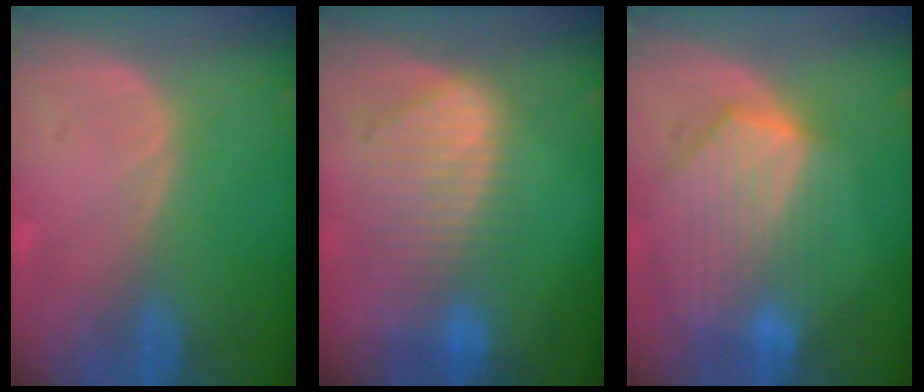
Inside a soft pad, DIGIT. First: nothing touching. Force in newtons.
{"total": 9.2, "press": 8.1, "slide": 4.3}
{"total": 9.3, "press": 8.2, "slide": 4.3}